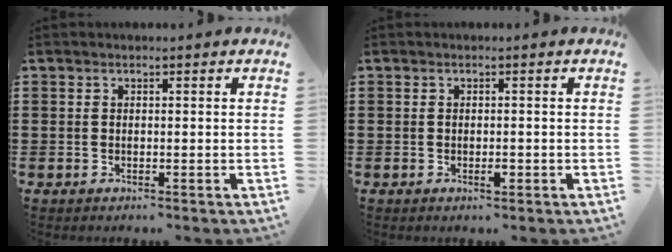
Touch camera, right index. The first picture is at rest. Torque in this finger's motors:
{"motor_torque": [0.98, -0.05, 0.02, 0.01]}